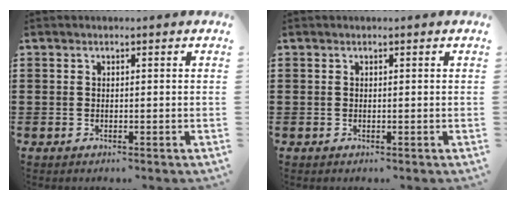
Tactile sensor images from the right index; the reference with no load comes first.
{"total": 0.0}